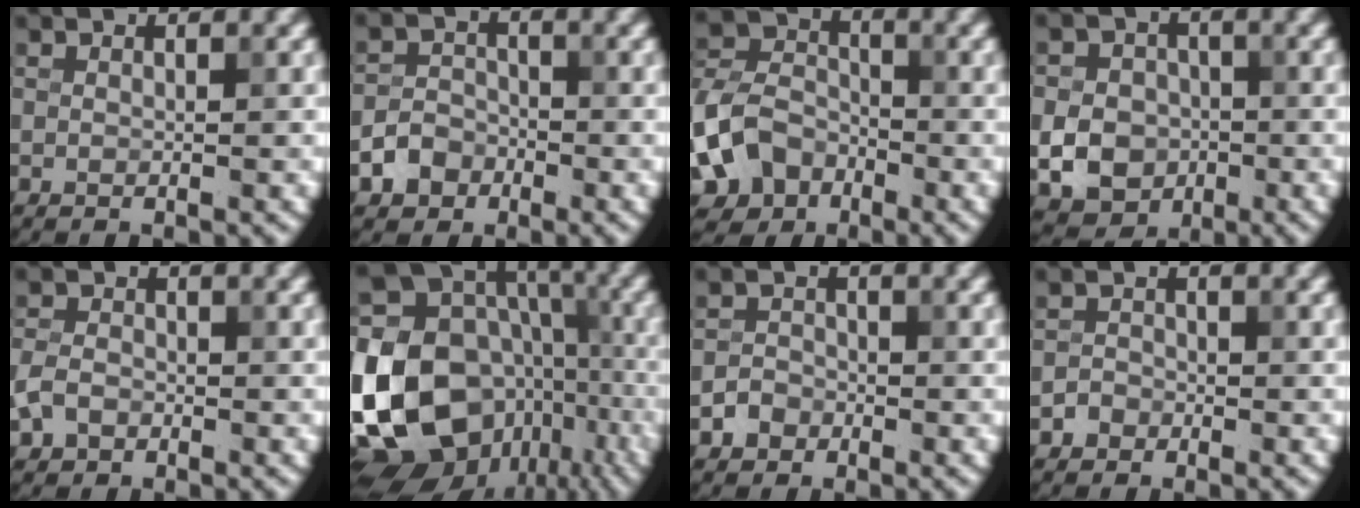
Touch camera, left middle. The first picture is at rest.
{"total": 2.7, "force": [-1.5, 2.0, 0.8], "torque": [-0.008, 0.006, -0.030]}
{"total": 7.5, "force": [-3.5, 5.6, 3.6], "torque": [-0.077, -0.001, -0.082]}
{"total": 5.0, "force": [-1.2, 4.3, 2.3], "torque": [-0.037, 0.001, -0.030]}
{"total": 2.5, "force": [-1.1, 1.9, 1.2], "torque": [-0.025, 0.001, -0.029]}
{"total": 21.6, "force": [-4.0, 17.3, 12.3], "torque": [-0.229, 0.007, -0.071]}
{"total": 1.7, "force": [-1.0, 1.3, 0.3], "torque": [0.002, 0.005, -0.020]}
{"total": 1.2, "force": [-0.7, 1.0, 0.1], "torque": [0.006, 0.003, -0.013]}